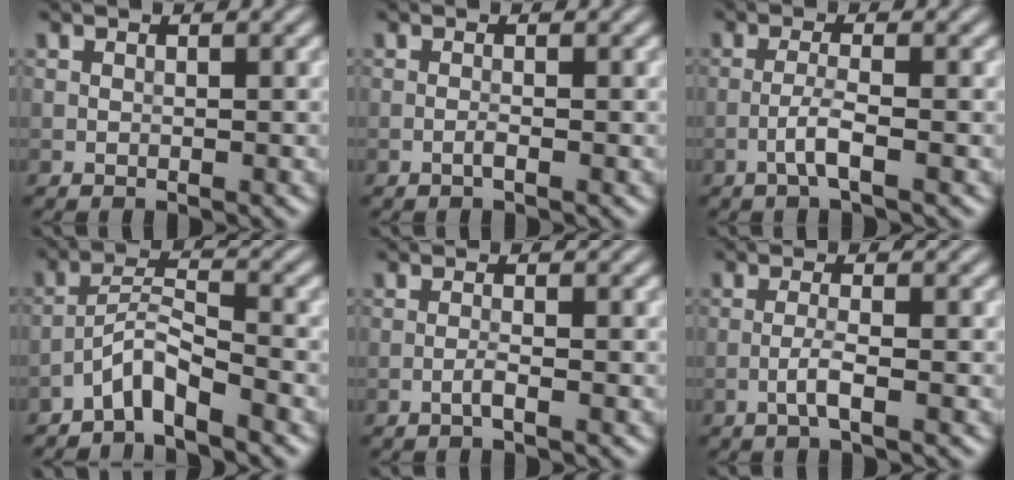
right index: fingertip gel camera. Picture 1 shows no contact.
{"total": 0.7, "force": [-0.4, 0.1, 0.6], "torque": [-0.014, 0.000, -0.010]}
{"total": 2.2, "force": [-1.1, 0.1, 1.9], "torque": [-0.040, 0.007, -0.027]}
{"total": 3.3, "force": [-2.7, 0.4, 1.9], "torque": [-0.036, 0.012, -0.059]}
{"total": 1.1, "force": [-0.6, 0.1, 1.0], "torque": [-0.018, 0.005, -0.015]}
{"total": 1.8, "force": [-0.8, 0.1, 1.6], "torque": [-0.035, 0.006, -0.021]}